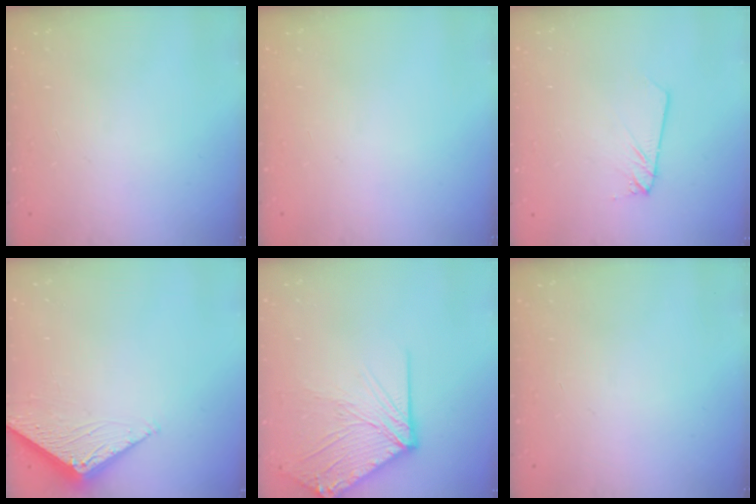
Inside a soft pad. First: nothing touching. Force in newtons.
{"total": 0.0}
{"total": 2.3, "press": 2.3, "slide": 0.1}
{"total": 2.8, "press": 2.8, "slide": 0.3}
{"total": 12.5, "press": 12.4, "slide": 1.9}
{"total": 0.0}